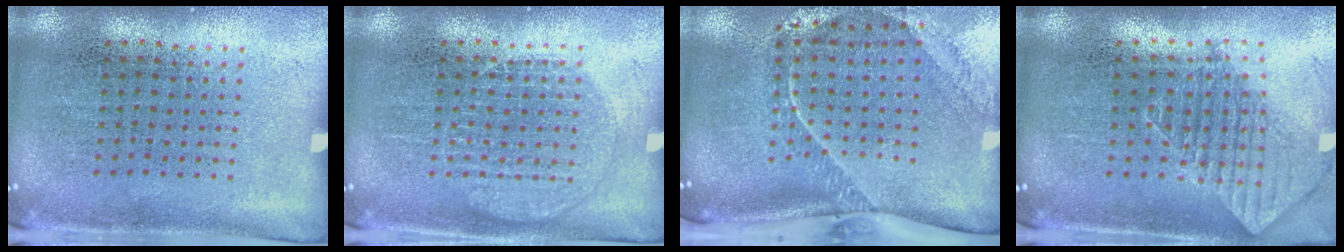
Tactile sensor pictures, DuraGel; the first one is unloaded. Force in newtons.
{"total": 1.9, "press": 1.9, "slide": 0.3}
{"total": 2.5, "press": 1.7, "slide": 1.9}
{"total": 1.6, "press": 1.3, "slide": 0.9}